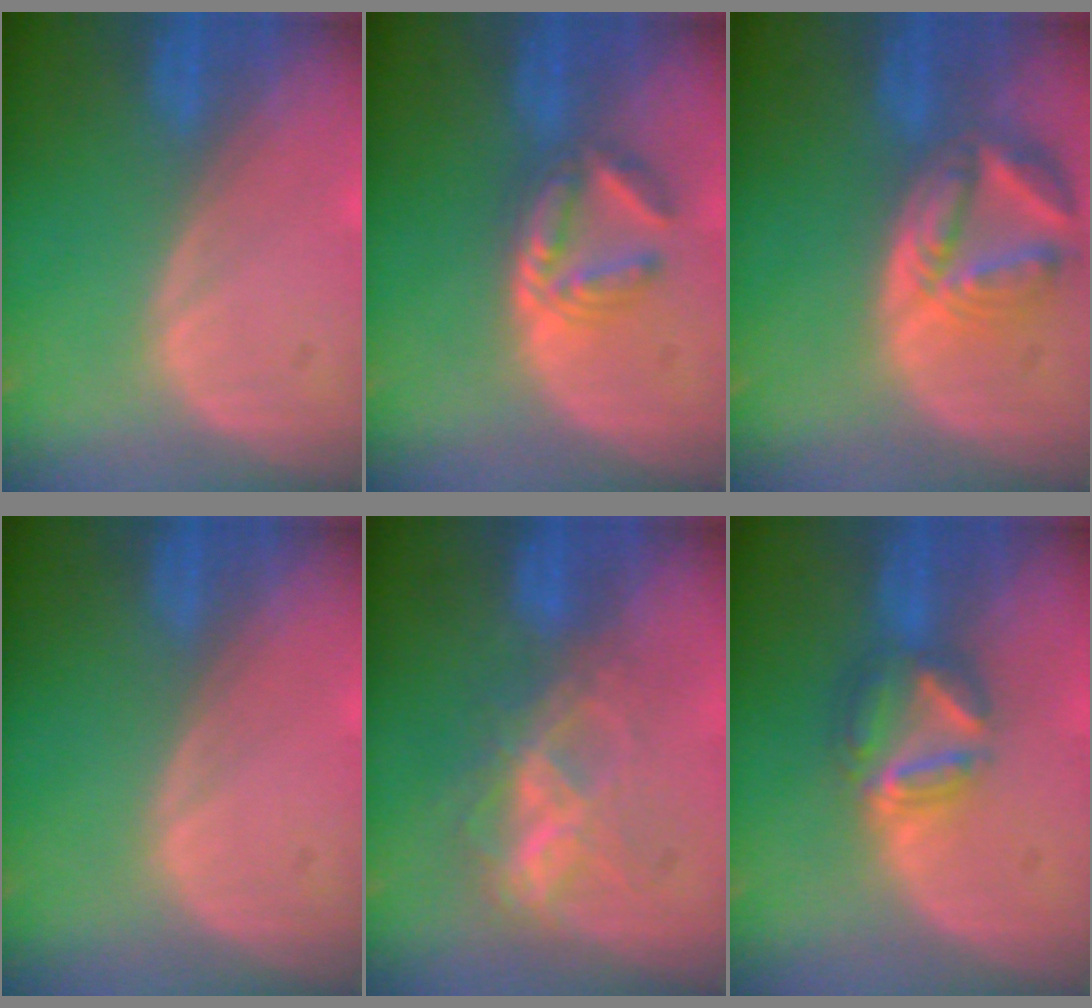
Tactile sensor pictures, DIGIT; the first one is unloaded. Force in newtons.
{"total": 6.0, "press": 5.3, "slide": 2.7}
{"total": 8.2, "press": 7.2, "slide": 3.9}
{"total": 0.0}
{"total": 7.2, "press": 6.1, "slide": 3.8}
{"total": 6.2, "press": 5.5, "slide": 2.8}